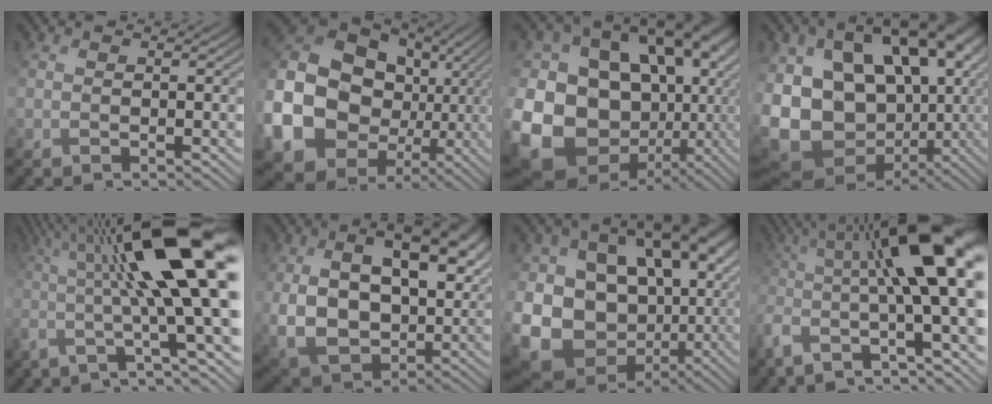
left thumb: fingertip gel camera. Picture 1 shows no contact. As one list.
[{"total": 21.1, "force": [-1.1, 17.3, 12.0], "torque": [-0.322, -0.023, -0.021]}, {"total": 21.9, "force": [-1.9, 18.5, 11.6], "torque": [-0.241, -0.005, -0.030]}, {"total": 21.4, "force": [0.6, 16.1, 14.1], "torque": [-0.276, -0.004, 0.027]}, {"total": 18.2, "force": [1.3, 4.0, 17.7], "torque": [-0.252, 0.005, 0.036]}, {"total": 16.4, "force": [3.3, 10.7, 12.0], "torque": [-0.205, -0.012, 0.071]}, {"total": 20.8, "force": [2.3, 17.5, 11.1], "torque": [-0.226, -0.004, 0.061]}, {"total": 17.3, "force": [-3.0, 5.2, 16.2], "torque": [-0.271, 0.005, -0.049]}]